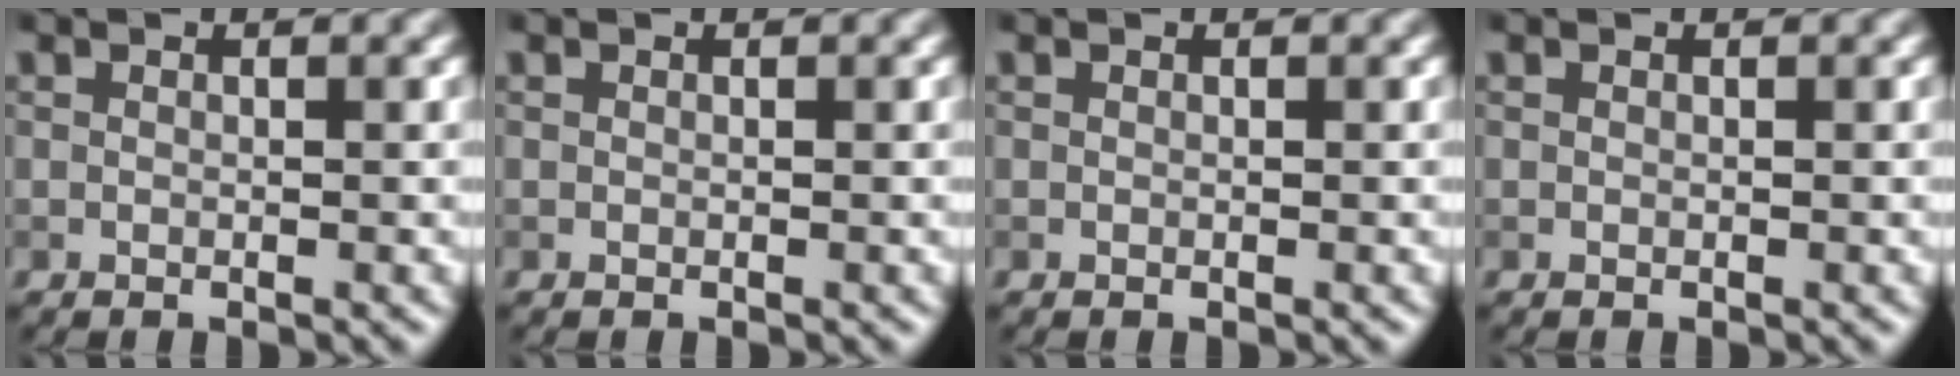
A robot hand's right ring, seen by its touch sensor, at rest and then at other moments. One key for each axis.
{"total": 0.0}
{"total": 0.0}
{"total": 0.0}